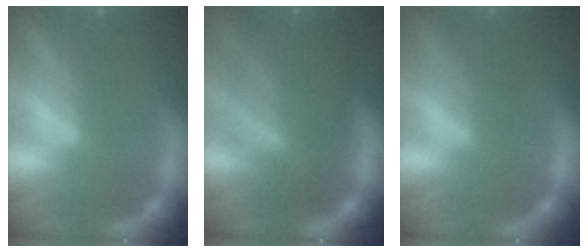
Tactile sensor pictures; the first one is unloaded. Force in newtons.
{"total": 9.0}
{"total": 2.5}